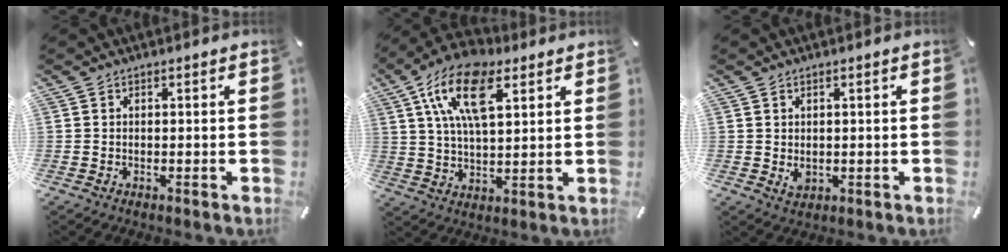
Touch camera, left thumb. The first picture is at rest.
{"total": 15.8, "force": [7.3, 7.7, 11.7], "torque": [-0.236, -0.004, 0.128]}
{"total": 2.0, "force": [0.2, 1.6, 1.1], "torque": [-0.011, 0.000, 0.002]}